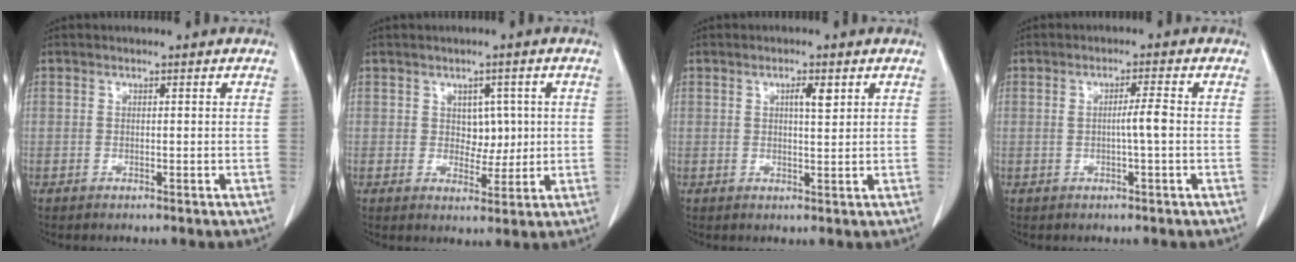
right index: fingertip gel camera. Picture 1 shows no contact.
{"total": 3.9, "force": [0.7, 2.7, 2.7], "torque": [-0.030, 0.001, 0.017]}
{"total": 2.5, "force": [1.1, 0.5, 2.2], "torque": [-0.039, -0.001, 0.017]}
{"total": 2.8, "force": [-0.2, -0.2, 2.8], "torque": [-0.045, 0.000, -0.003]}